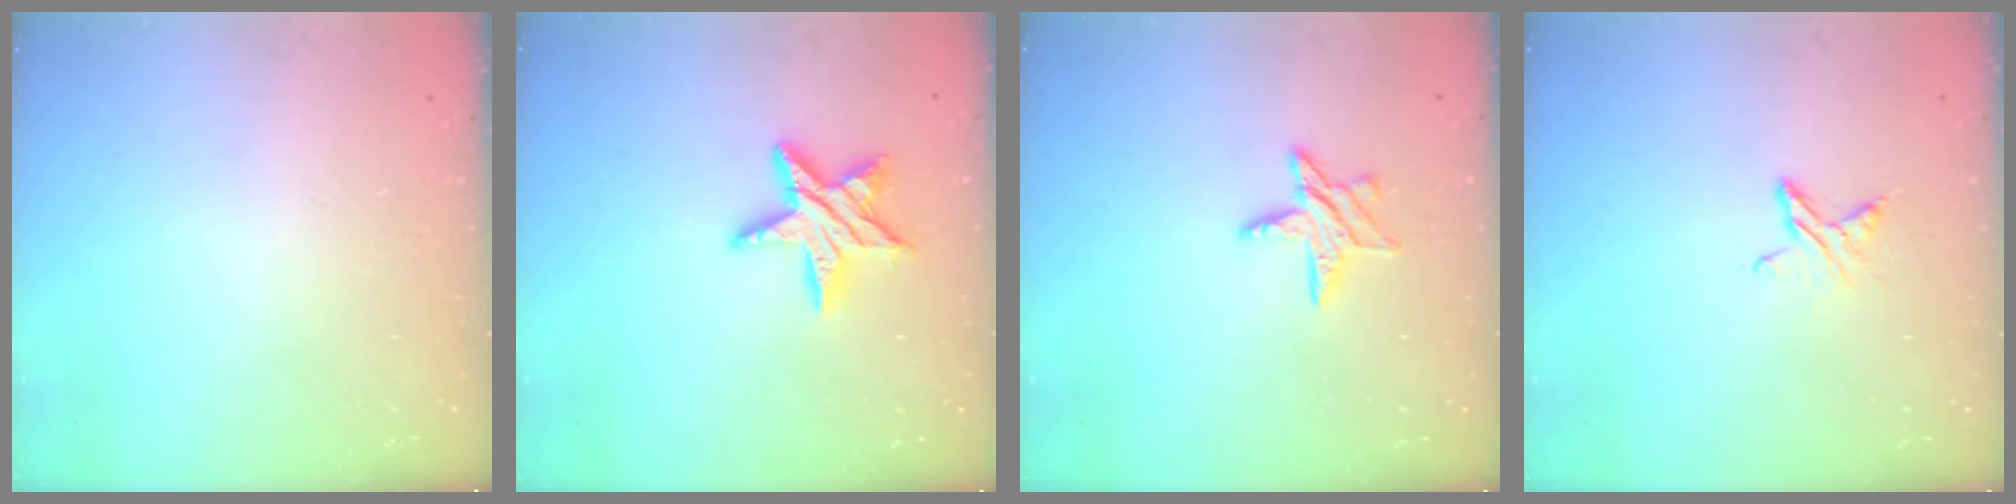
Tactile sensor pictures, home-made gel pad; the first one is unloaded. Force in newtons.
{"total": 11.3, "press": 11.3, "slide": 0.7}
{"total": 8.6, "press": 8.6, "slide": 0.5}
{"total": 6.4, "press": 6.3, "slide": 0.7}